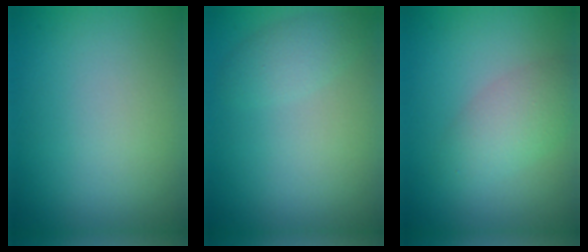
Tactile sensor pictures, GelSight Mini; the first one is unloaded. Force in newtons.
{"total": 1.9, "press": 1.9, "slide": 0.1}
{"total": 3.0, "press": 3.0, "slide": 0.1}